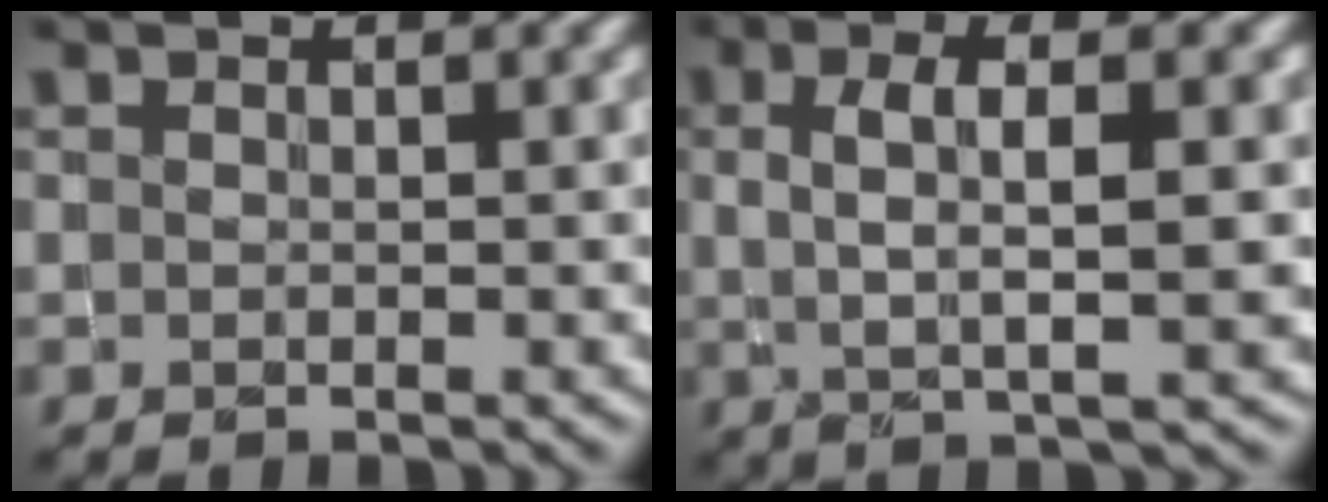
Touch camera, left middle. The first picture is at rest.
{"total": 5.0, "force": [0.9, 1.2, 4.8], "torque": [-0.083, 0.007, 0.014]}